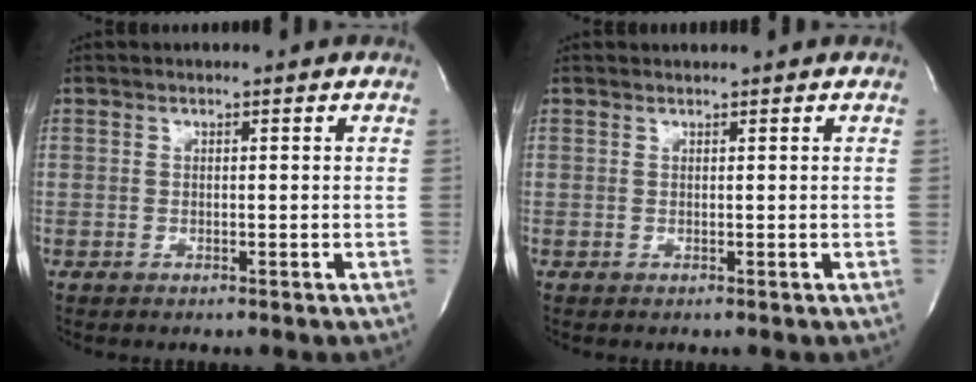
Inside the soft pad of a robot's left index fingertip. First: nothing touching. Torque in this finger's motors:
{"motor_torque": [0.06, -0.11, 0.01, -0.01]}